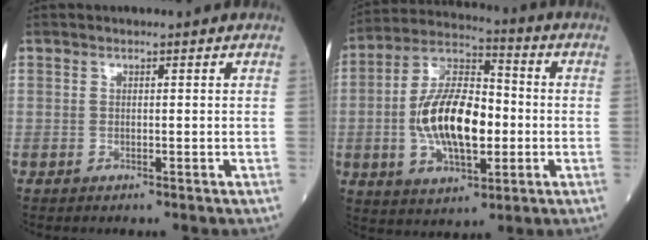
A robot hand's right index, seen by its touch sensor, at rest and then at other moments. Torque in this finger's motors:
{"motor_torque": [1.52, -0.62, 0.43, 0.21]}